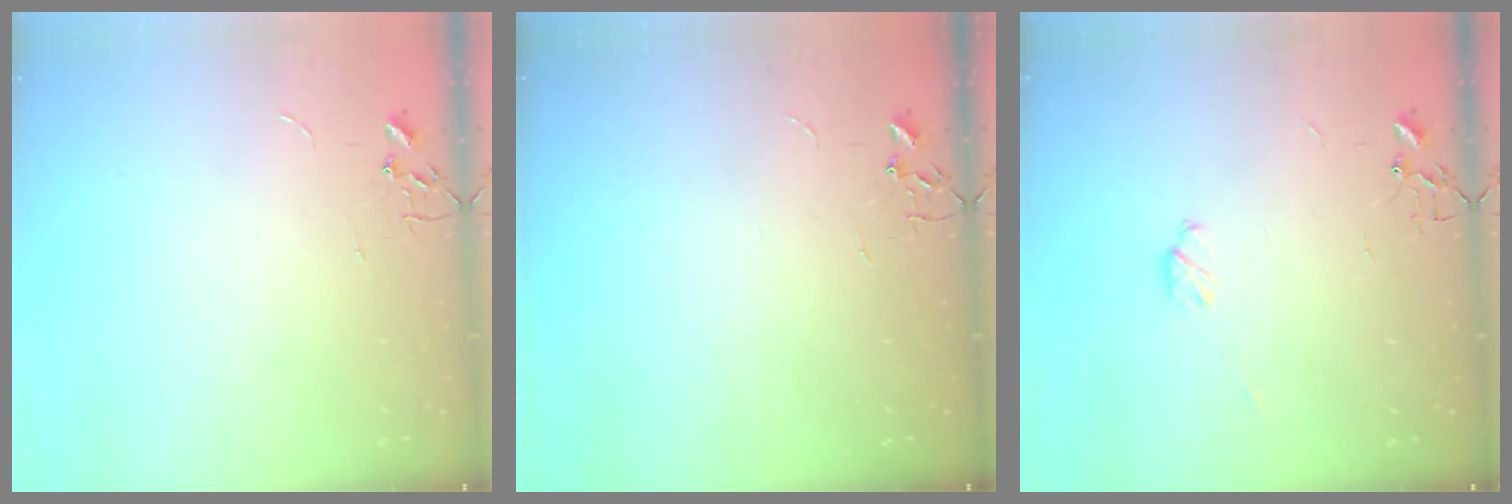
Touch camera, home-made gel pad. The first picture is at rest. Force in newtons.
{"total": 0.0}
{"total": 4.6, "press": 4.5, "slide": 0.4}